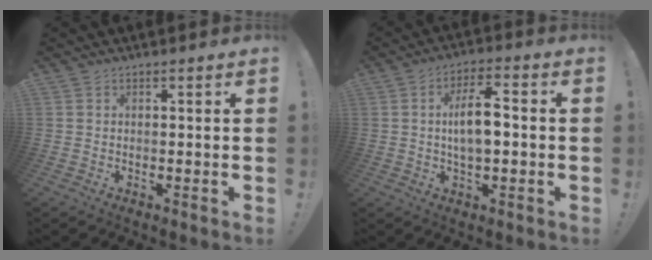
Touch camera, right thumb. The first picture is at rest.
{"total": 8.9, "force": [-0.3, 3.8, 8.0], "torque": [-0.137, 0.003, -0.011]}